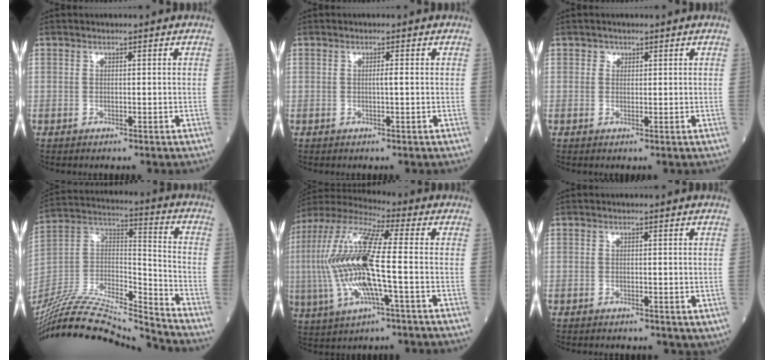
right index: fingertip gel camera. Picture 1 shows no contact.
{"total": 0.9, "force": [0.0, -0.2, 0.9], "torque": [-0.016, 0.000, -0.002]}
{"total": 0.9, "force": [0.5, 0.8, 0.1], "torque": [0.005, -0.002, 0.005]}
{"total": 24.4, "force": [-23.0, 0.8, 8.3], "torque": [-0.190, -0.001, -0.397]}
{"total": 17.6, "force": [-1.4, 2.7, 17.3], "torque": [-0.377, 0.003, -0.031]}
{"total": 0.9, "force": [-0.1, 0.7, 0.6], "torque": [-0.007, -0.003, 0.000]}